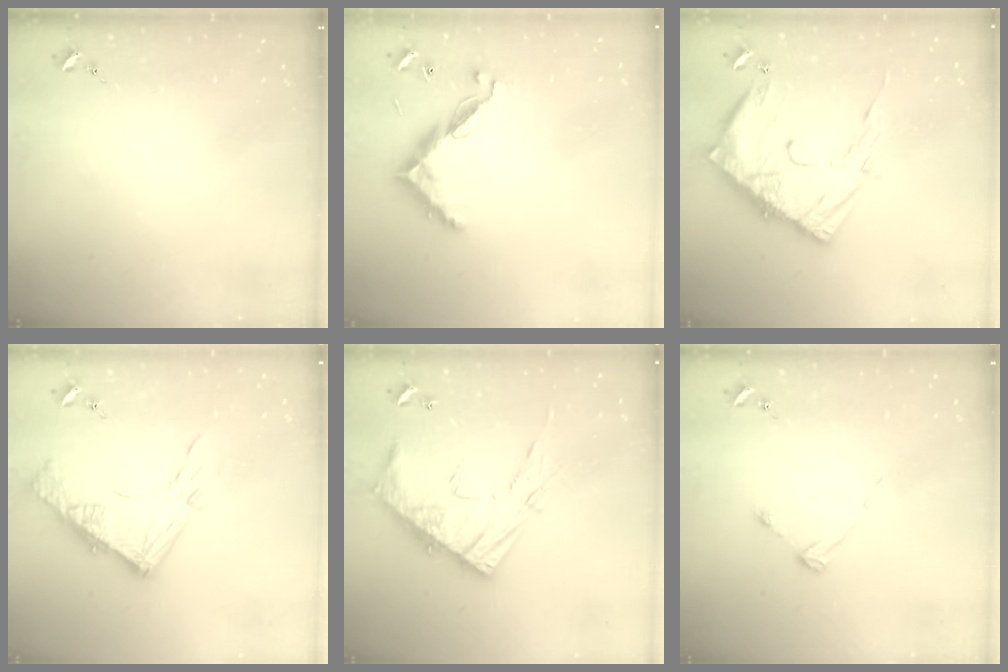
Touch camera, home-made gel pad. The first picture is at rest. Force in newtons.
{"total": 9.9, "press": 9.9, "slide": 0.4}
{"total": 19.6, "press": 19.5, "slide": 2.0}
{"total": 14.5, "press": 14.4, "slide": 1.6}
{"total": 17.3, "press": 17.3, "slide": 1.4}
{"total": 3.1, "press": 3.1, "slide": 0.4}